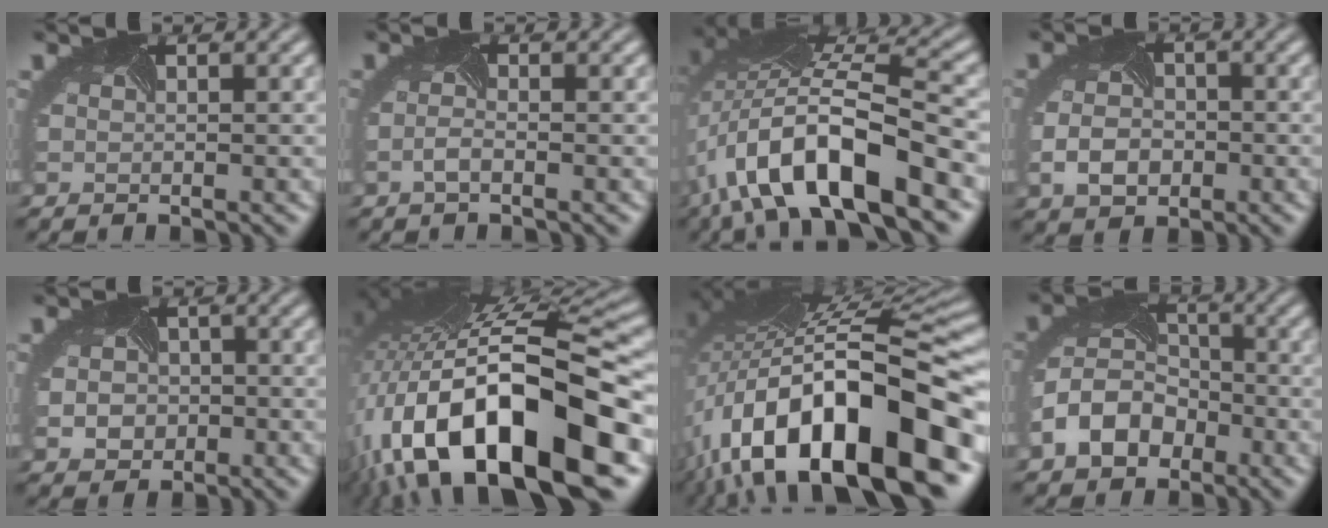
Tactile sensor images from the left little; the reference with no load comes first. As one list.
[{"total": 0.6, "force": [-0.5, 0.0, 0.3], "torque": [-0.017, 0.002, -0.018]}, {"total": 13.0, "force": [-5.3, 4.7, 10.8], "torque": [-0.209, 0.015, -0.095]}, {"total": 2.9, "force": [-1.0, 2.4, 1.4], "torque": [-0.037, -0.003, -0.025]}, {"total": 3.3, "force": [-0.5, 2.9, 1.5], "torque": [-0.020, -0.002, -0.006]}, {"total": 17.9, "force": [-5.5, 7.9, 15.1], "torque": [-0.253, -0.010, -0.090]}, {"total": 18.3, "force": [-5.2, 8.9, 15.2], "torque": [-0.251, -0.014, -0.076]}, {"total": 5.6, "force": [-2.6, 4.3, 2.5], "torque": [-0.059, 0.006, -0.063]}]